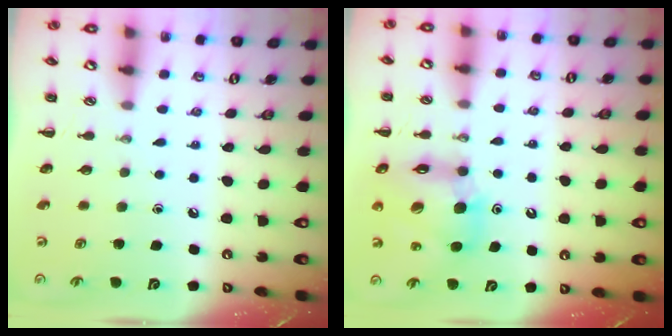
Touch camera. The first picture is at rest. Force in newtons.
{"total": 13.3, "press": 12.8, "slide": 3.6}